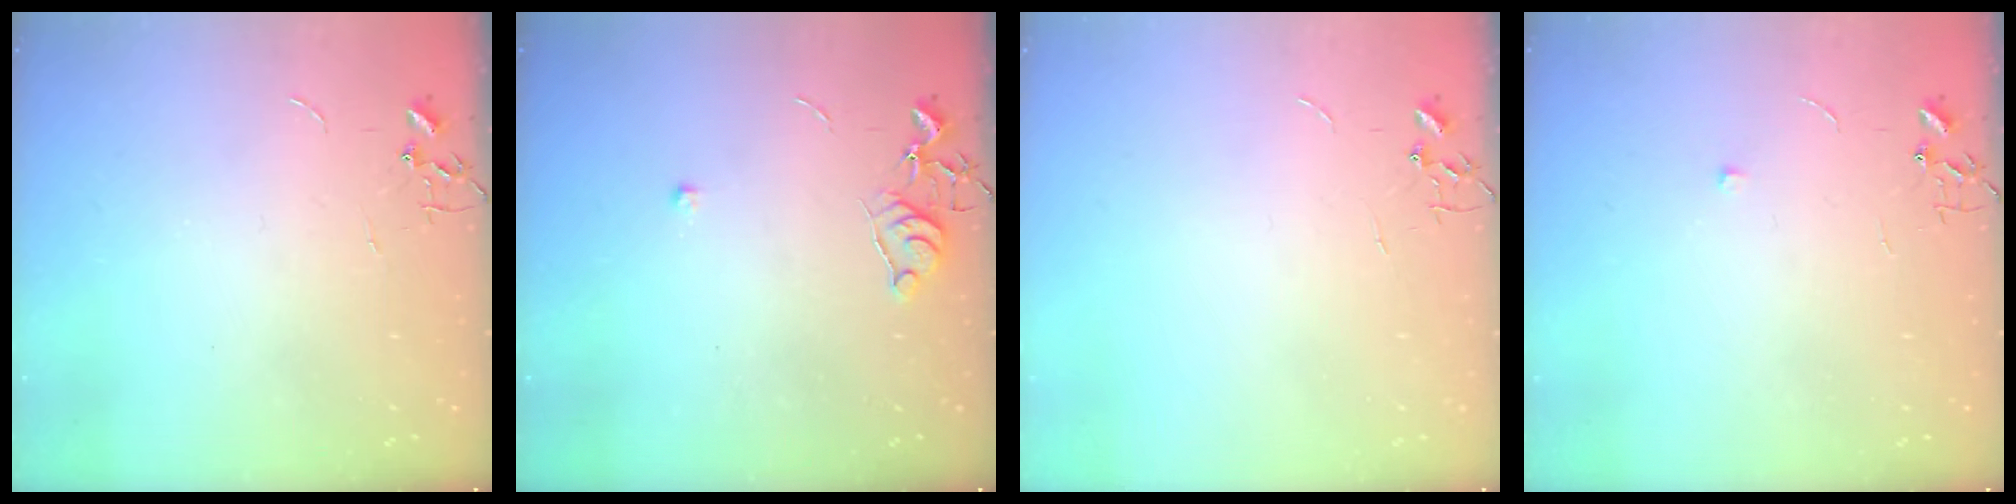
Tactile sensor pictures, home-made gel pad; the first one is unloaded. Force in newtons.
{"total": 5.5, "press": 5.4, "slide": 0.8}
{"total": 0.0}
{"total": 4.8, "press": 4.7, "slide": 1.1}